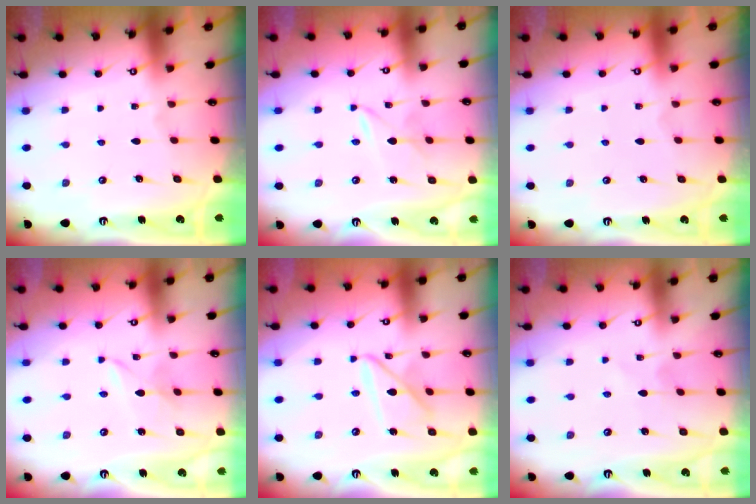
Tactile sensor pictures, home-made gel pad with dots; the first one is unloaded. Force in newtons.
{"total": 1.7, "press": 1.7, "slide": 0.0}
{"total": 0.0}
{"total": 2.5, "press": 2.5, "slide": 0.3}
{"total": 10.8, "press": 10.7, "slide": 1.0}
{"total": 2.7, "press": 2.7, "slide": 0.2}